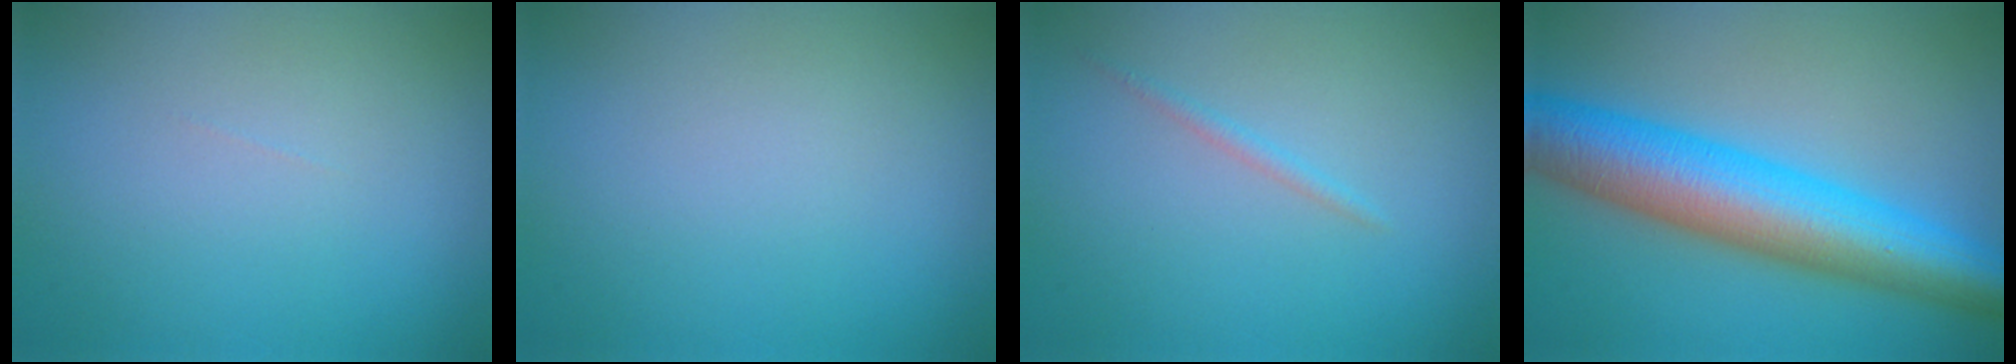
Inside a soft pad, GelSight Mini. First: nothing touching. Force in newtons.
{"total": 0.0}
{"total": 0.8, "press": 0.8, "slide": 0.0}
{"total": 10.8, "press": 10.8, "slide": 0.1}